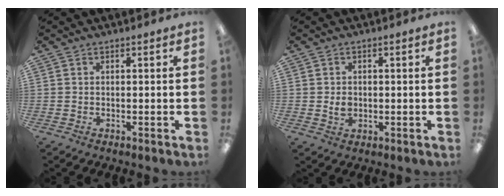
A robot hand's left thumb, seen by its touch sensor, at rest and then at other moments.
{"total": 2.6, "force": [0.0, 2.1, 1.5], "torque": [-0.022, 0.000, -0.001]}